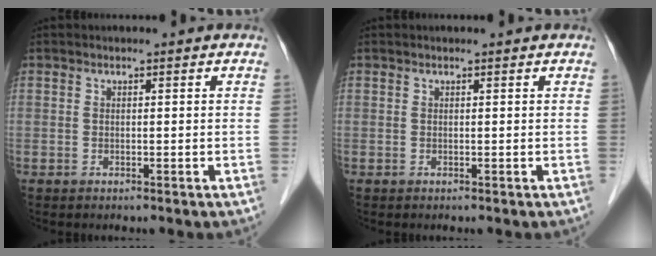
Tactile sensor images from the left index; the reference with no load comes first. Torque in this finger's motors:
{"motor_torque": [0.09, 0.01, -0.03, -0.01]}